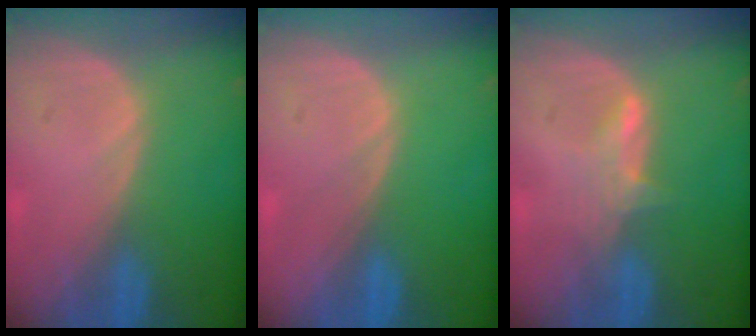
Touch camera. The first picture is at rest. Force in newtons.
{"total": 0.0}
{"total": 2.9, "press": 2.9, "slide": 0.4}